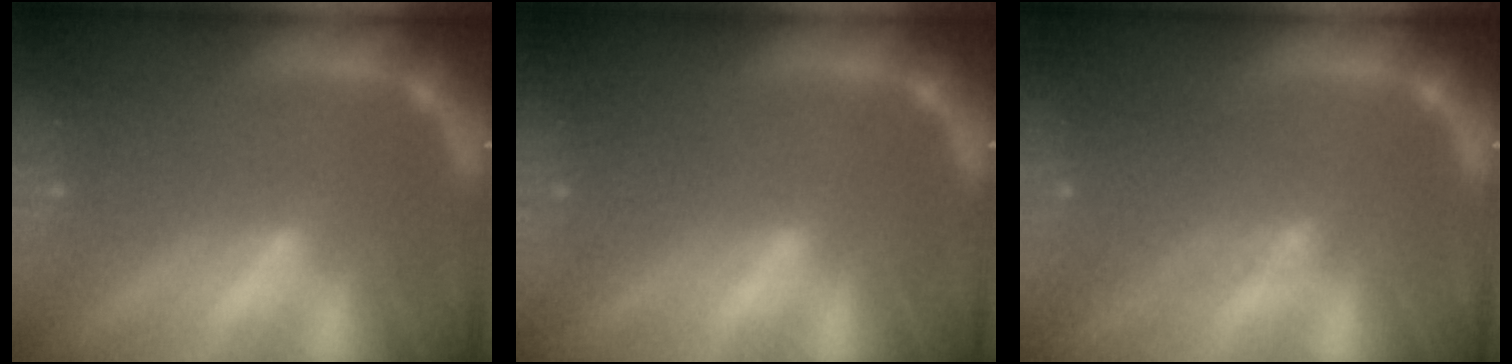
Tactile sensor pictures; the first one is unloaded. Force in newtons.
{"total": 1.4}
{"total": 4.1}